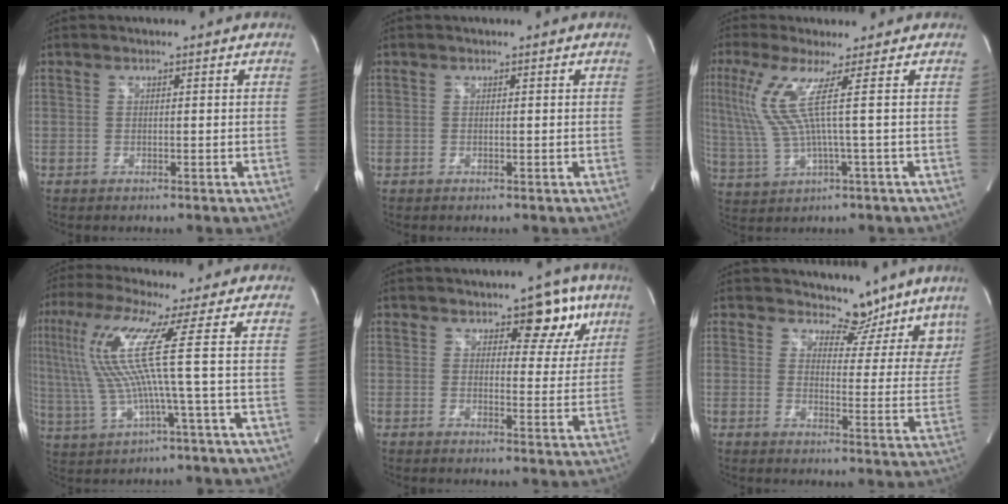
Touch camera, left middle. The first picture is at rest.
{"total": 0.0}
{"total": 7.2, "force": [1.9, -1.6, 6.8], "torque": [-0.160, 0.005, 0.050]}
{"total": 13.1, "force": [2.5, -1.7, 12.8], "torque": [-0.268, 0.011, 0.049]}
{"total": 6.7, "force": [4.1, 3.6, 4.0], "torque": [-0.024, 0.005, 0.049]}
{"total": 12.8, "force": [11.7, 4.5, 2.3], "torque": [0.009, -0.041, 0.116]}